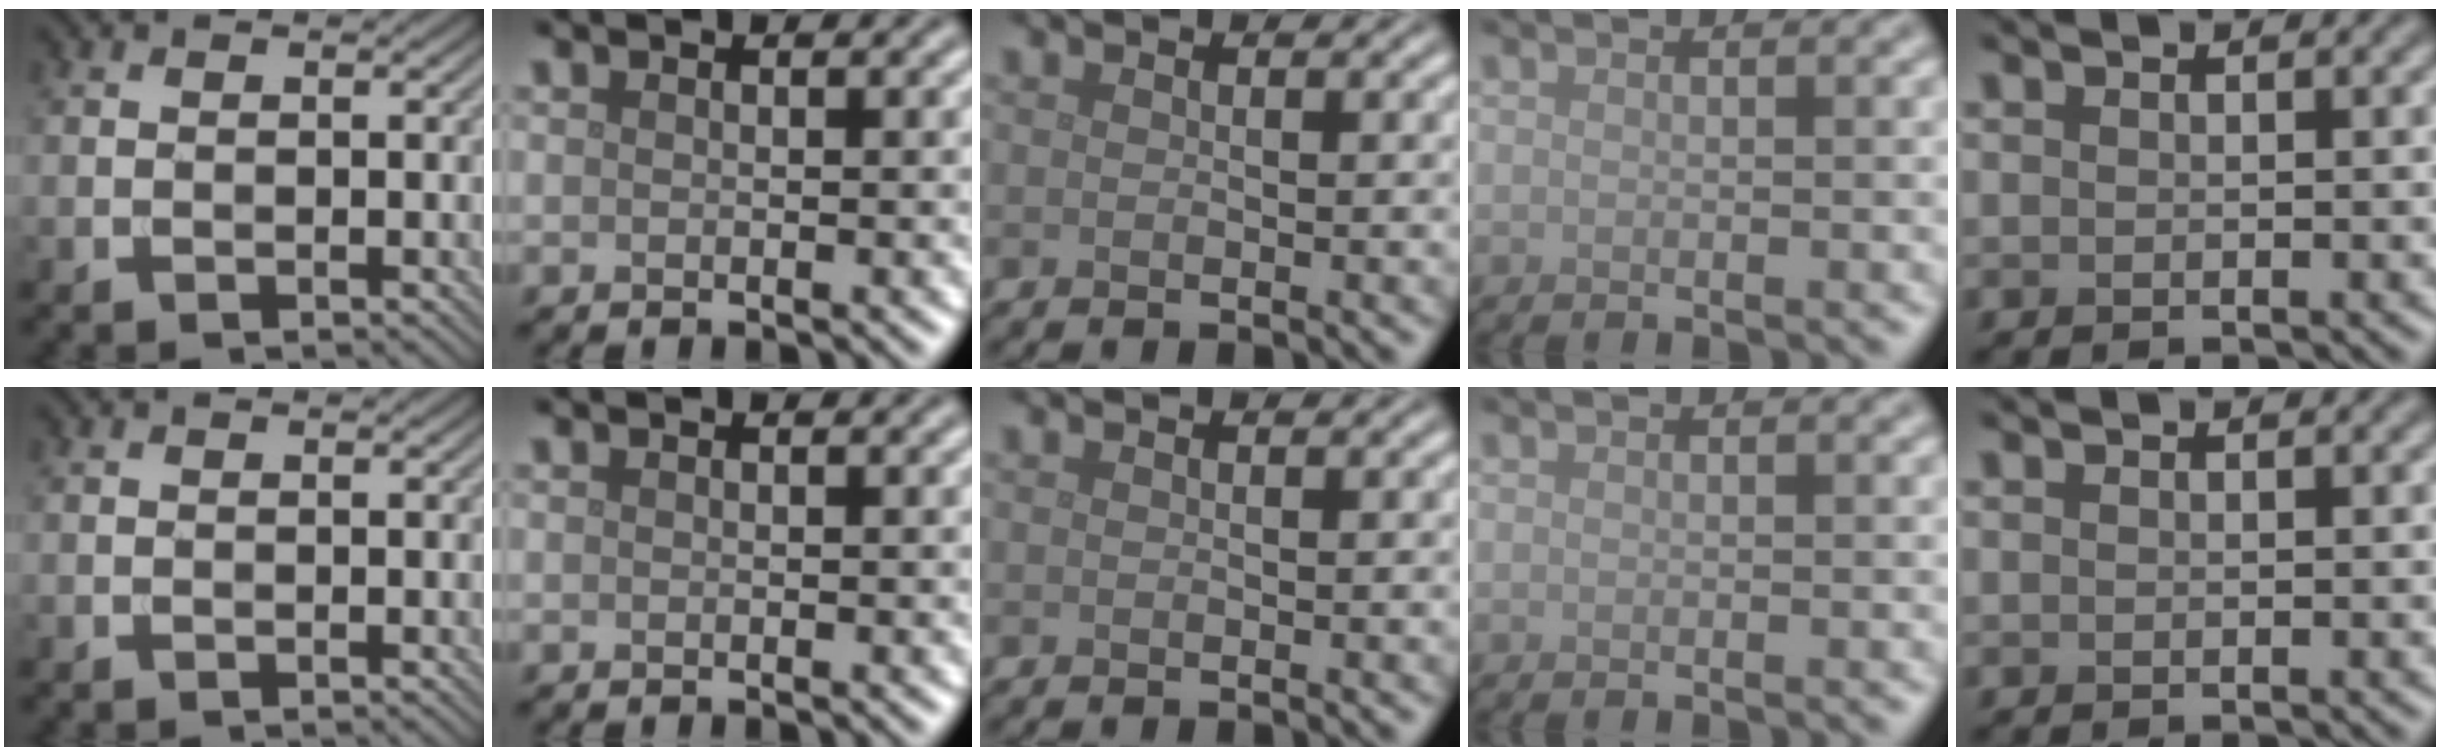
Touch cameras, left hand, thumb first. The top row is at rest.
{}